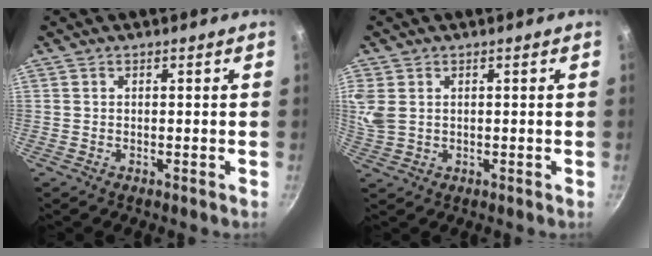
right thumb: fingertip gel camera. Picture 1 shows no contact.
{"total": 5.2, "force": [1.5, 3.8, 3.3], "torque": [-0.069, 0.000, 0.036]}